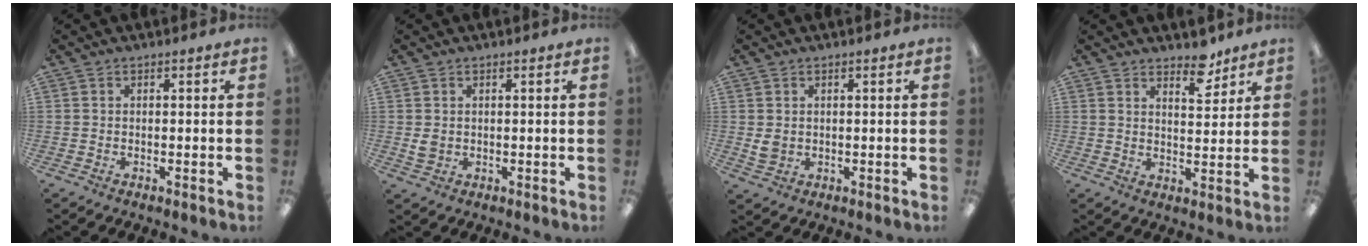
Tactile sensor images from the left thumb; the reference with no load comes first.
{"total": 2.5, "force": [0.8, 1.8, 1.5], "torque": [-0.024, 0.001, 0.011]}
{"total": 2.9, "force": [1.0, 2.1, 1.7], "torque": [-0.027, 0.000, 0.017]}
{"total": 6.3, "force": [5.3, 2.3, 2.5], "torque": [-0.013, -0.040, 0.089]}